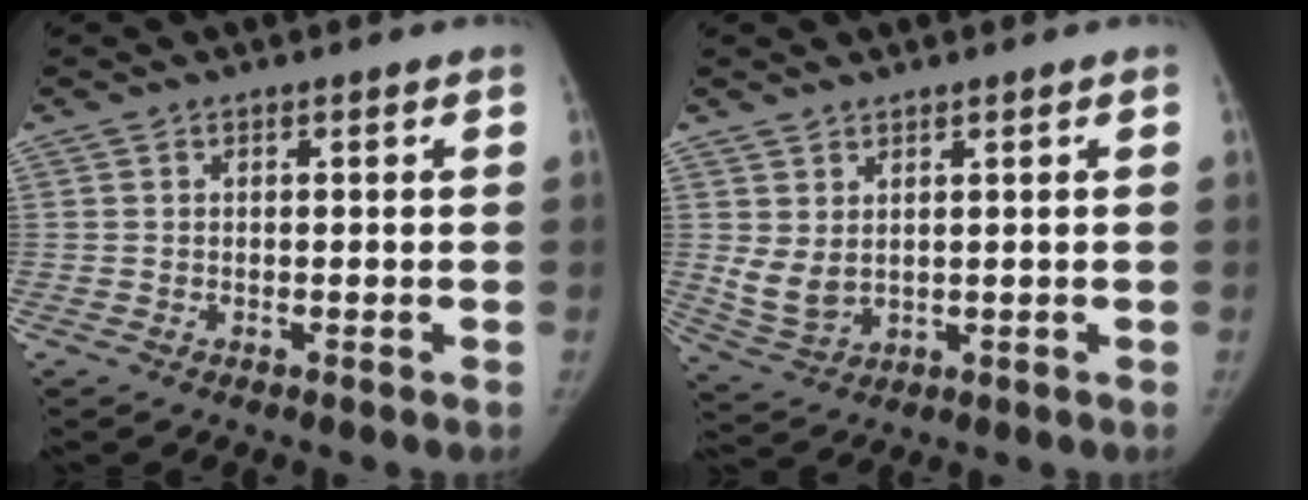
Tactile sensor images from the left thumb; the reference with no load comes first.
{"total": 5.0, "force": [1.4, 3.2, 3.6], "torque": [-0.069, -0.015, 0.041]}